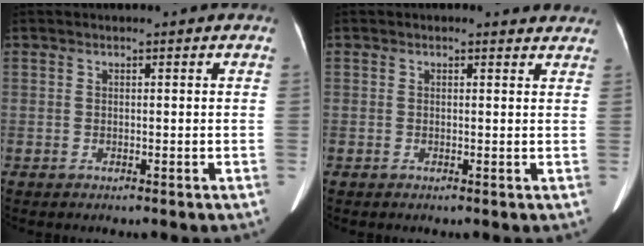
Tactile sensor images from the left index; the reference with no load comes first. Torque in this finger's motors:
{"motor_torque": [-0.43, -0.27, -0.51, -0.21]}